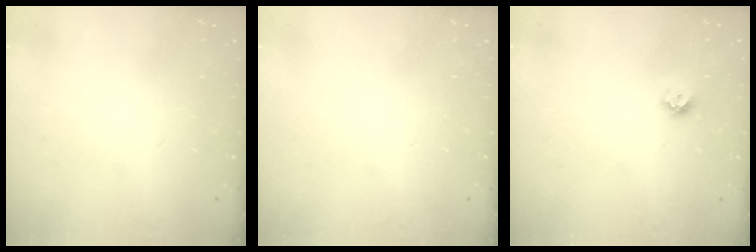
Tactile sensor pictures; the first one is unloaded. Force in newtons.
{"total": 0.0}
{"total": 5.7, "press": 5.7, "slide": 0.5}